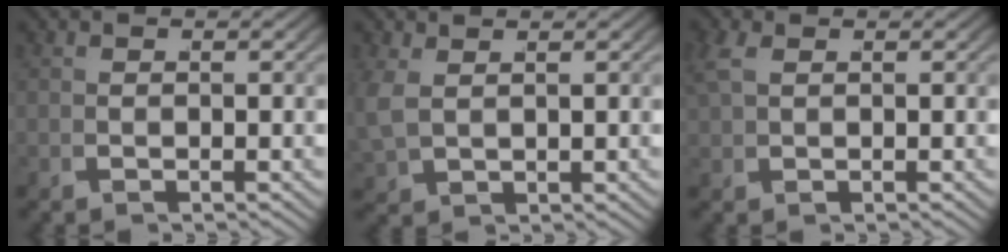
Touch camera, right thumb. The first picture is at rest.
{"total": 2.5, "force": [1.2, 1.7, 1.3], "torque": [-0.040, -0.002, 0.031]}
{"total": 1.2, "force": [0.7, 0.5, 0.8], "torque": [-0.029, 0.001, 0.017]}